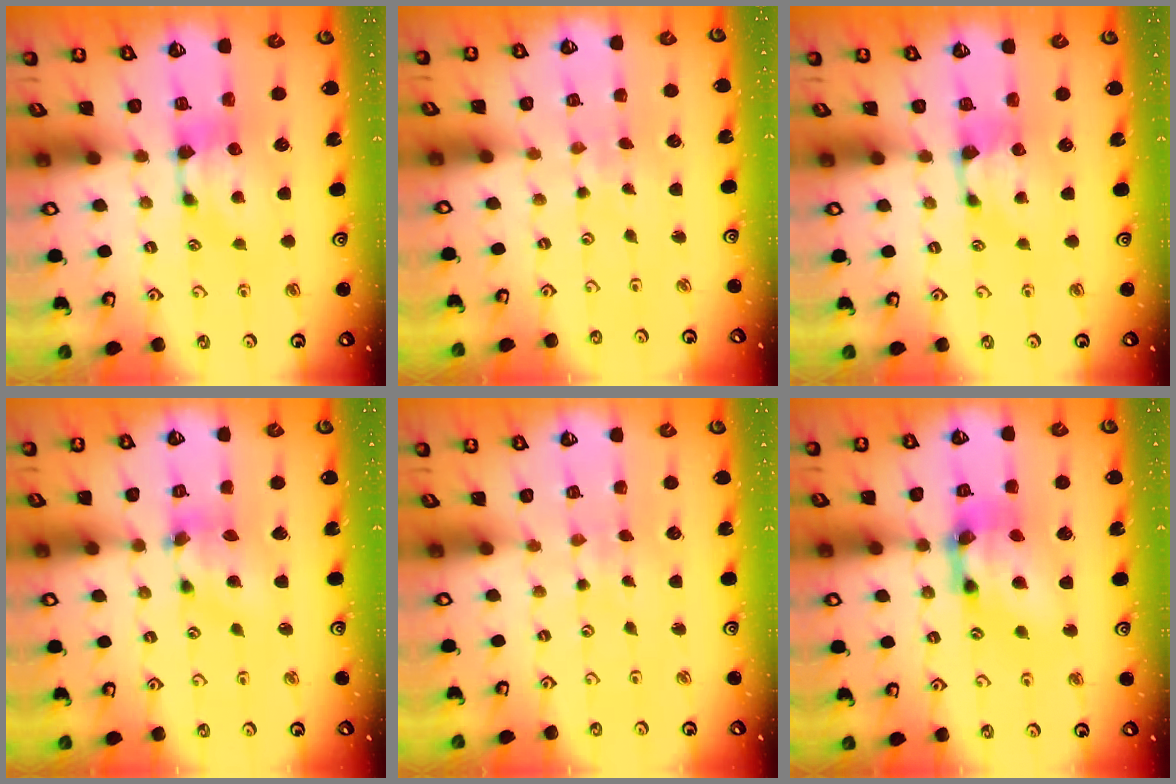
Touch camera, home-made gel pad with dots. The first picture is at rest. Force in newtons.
{"total": 5.6, "press": 5.6, "slide": 0.2}
{"total": 0.8, "press": 0.2, "slide": 0.8}
{"total": 4.2, "press": 3.8, "slide": 1.8}
{"total": 6.1, "press": 6.1, "slide": 0.2}
{"total": 8.4, "press": 7.6, "slide": 3.4}